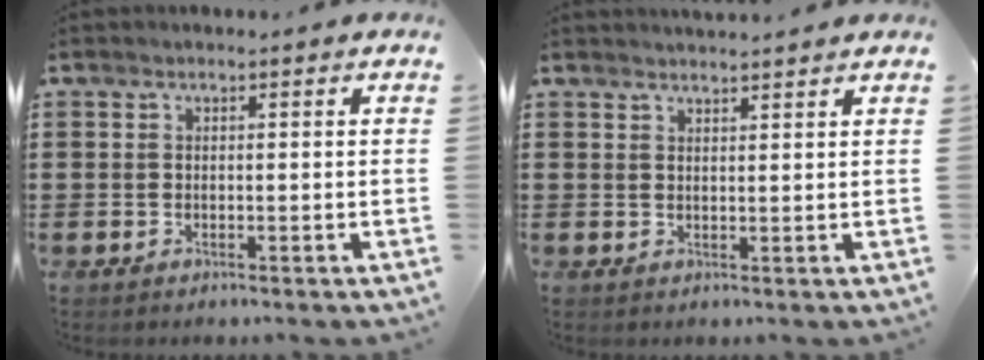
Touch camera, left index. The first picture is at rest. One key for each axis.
{"total": 1.6, "fx": 1.6, "fy": 0.1, "fz": 0.0, "tx": -0.003, "ty": 0.001, "tz": 0.032}